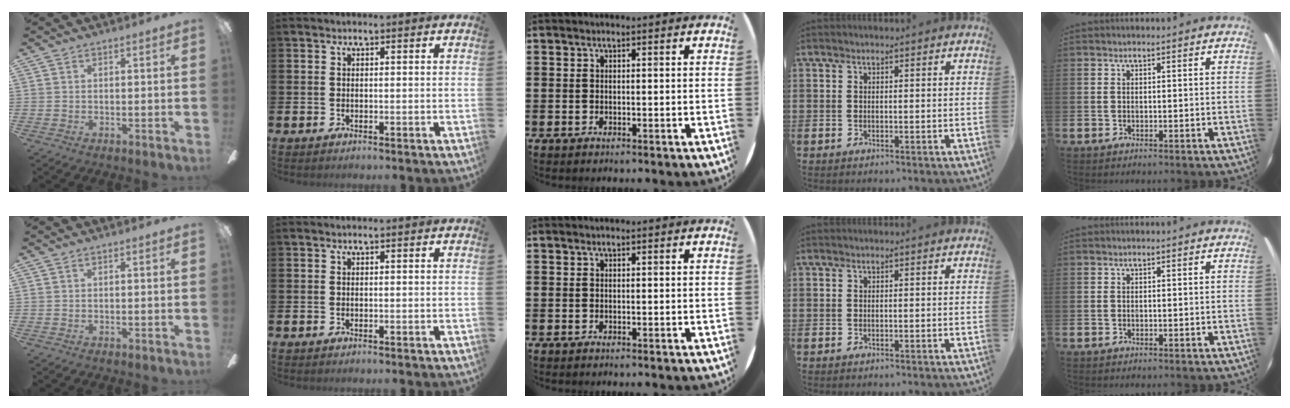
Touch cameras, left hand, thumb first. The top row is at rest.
{}